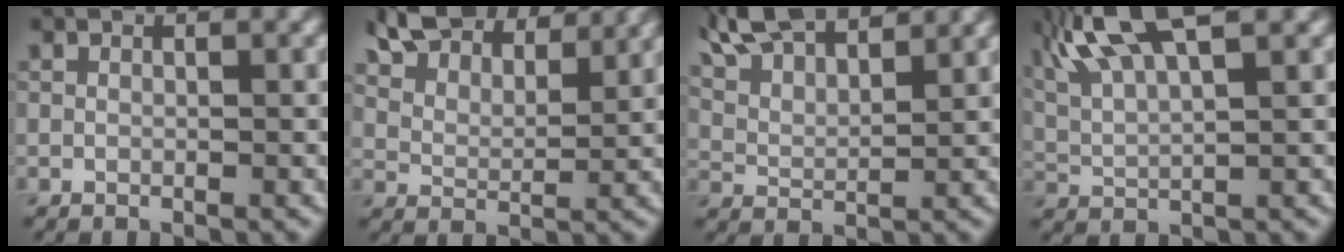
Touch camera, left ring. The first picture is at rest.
{"total": 9.0, "force": [7.8, 2.7, 3.6], "torque": [-0.081, 0.006, 0.125]}
{"total": 9.8, "force": [8.0, 3.1, 4.9], "torque": [-0.102, 0.022, 0.119]}
{"total": 8.8, "force": [5.2, 2.4, 6.7], "torque": [-0.128, 0.029, 0.089]}